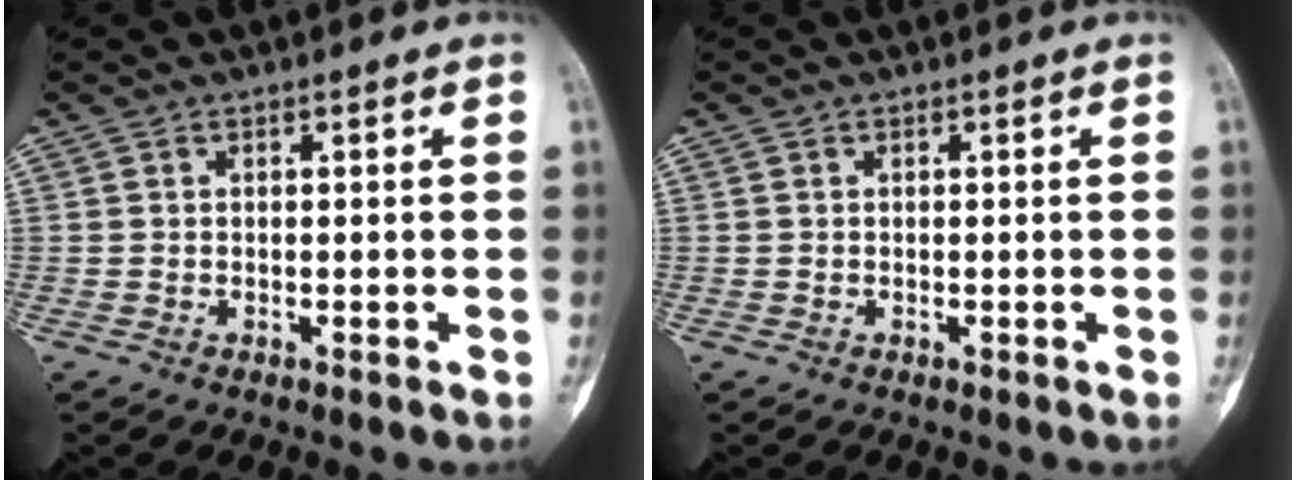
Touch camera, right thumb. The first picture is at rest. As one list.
[{"total": 0.0}]